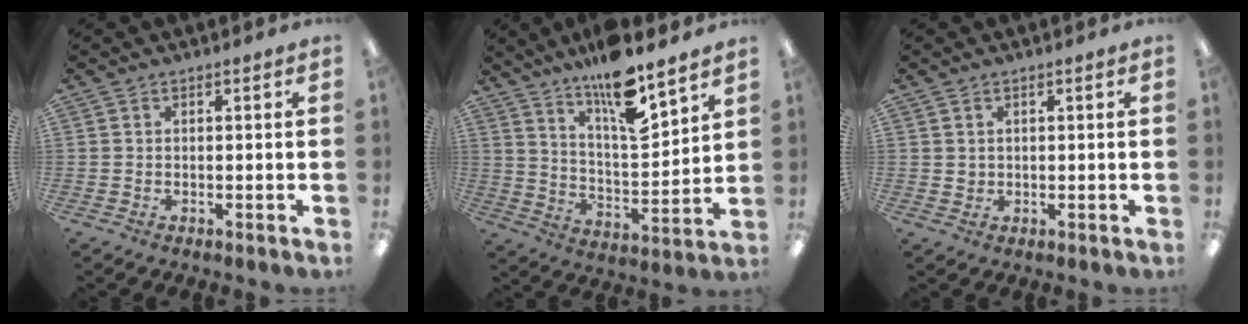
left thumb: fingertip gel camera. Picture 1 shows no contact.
{"total": 14.6, "force": [11.6, 3.3, 8.2], "torque": [-0.146, -0.078, 0.196]}
{"total": 1.5, "force": [1.0, 1.1, 0.2], "torque": [-0.006, 0.001, 0.019]}